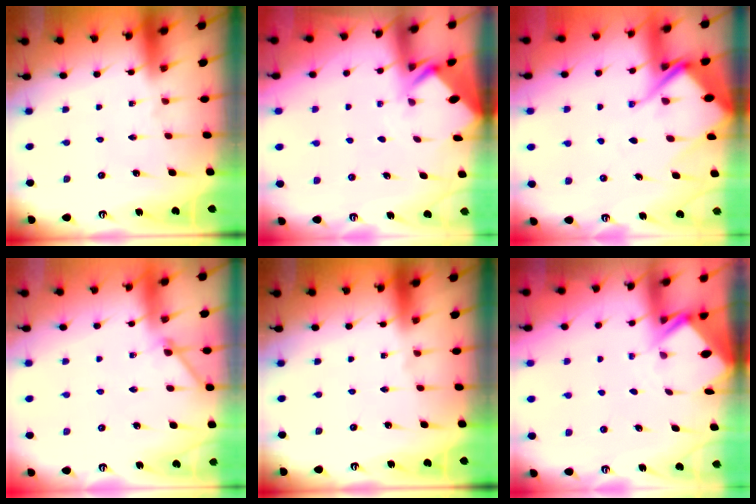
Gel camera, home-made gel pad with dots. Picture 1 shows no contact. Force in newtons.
{"total": 2.9, "press": 2.9, "slide": 0.3}
{"total": 11.3, "press": 11.2, "slide": 1.3}
{"total": 4.0, "press": 4.0, "slide": 0.5}
{"total": 0.0}
{"total": 2.4, "press": 2.4, "slide": 0.1}